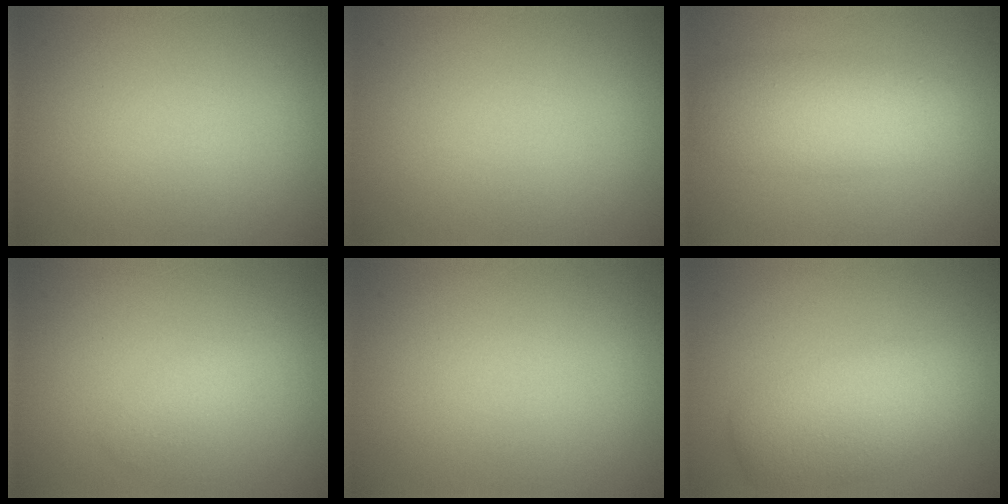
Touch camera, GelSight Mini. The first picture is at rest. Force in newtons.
{"total": 0.0}
{"total": 4.8, "press": 4.8, "slide": 0.2}
{"total": 1.1, "press": 1.1, "slide": 0.1}
{"total": 0.0}
{"total": 5.0, "press": 5.0, "slide": 0.2}